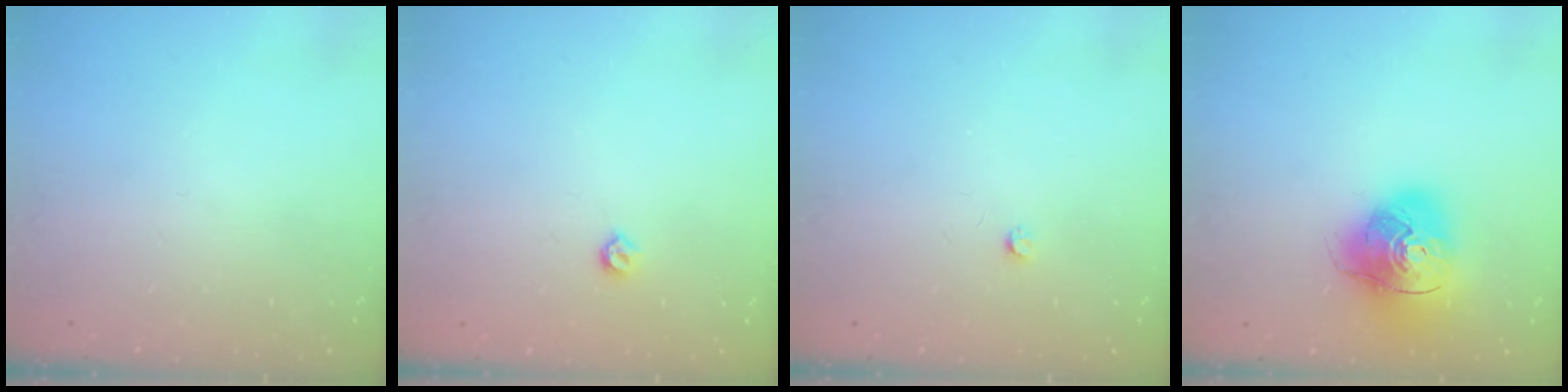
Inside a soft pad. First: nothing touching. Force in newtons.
{"total": 4.0, "press": 3.9, "slide": 0.8}
{"total": 2.5, "press": 2.5, "slide": 0.4}
{"total": 13.7, "press": 13.6, "slide": 1.7}